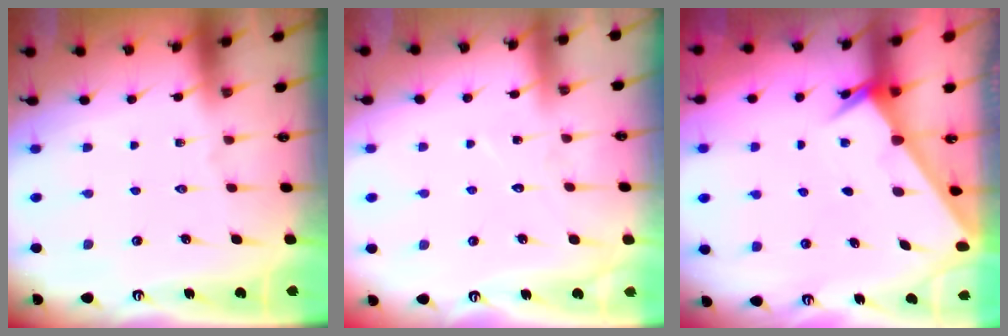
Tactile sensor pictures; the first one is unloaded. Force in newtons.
{"total": 6.4, "press": 6.3, "slide": 0.6}
{"total": 2.0, "press": 2.0, "slide": 0.1}